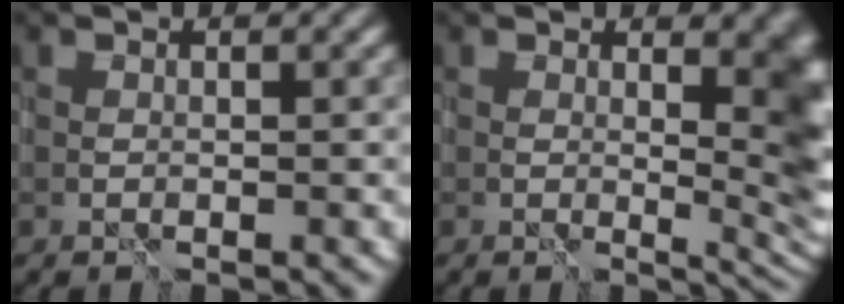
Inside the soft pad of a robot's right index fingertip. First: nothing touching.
{"total": 7.9, "force": [1.3, 3.3, 7.0], "torque": [-0.051, -0.007, 0.019]}